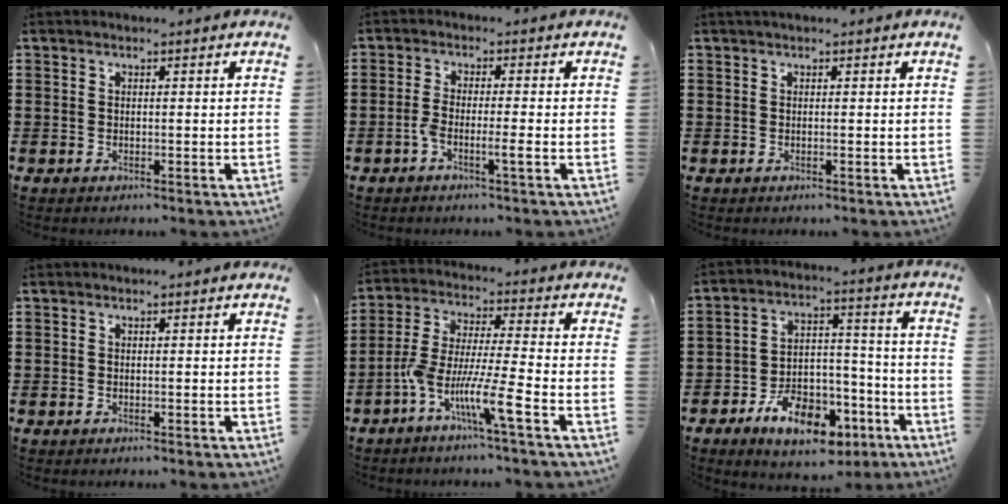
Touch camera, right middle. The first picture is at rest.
{"total": 3.6, "force": [-1.7, 0.2, 3.1], "torque": [-0.068, -0.007, -0.037]}
{"total": 0.5, "force": [0.2, -0.1, 0.5], "torque": [-0.009, -0.001, 0.003]}
{"total": 0.0}
{"total": 9.2, "force": [-5.7, 0.4, 7.3], "torque": [-0.160, -0.012, -0.114]}
{"total": 10.5, "force": [-6.4, 5.5, 6.3], "torque": [-0.112, 0.029, -0.113]}